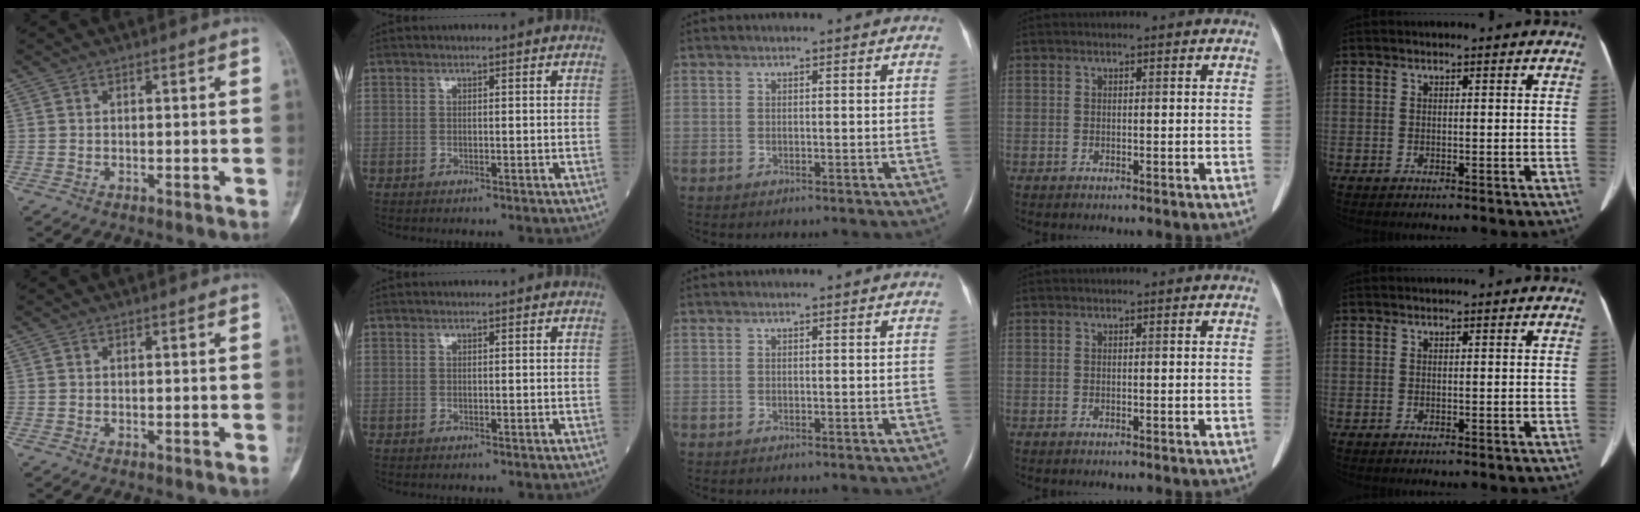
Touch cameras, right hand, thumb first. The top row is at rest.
{}